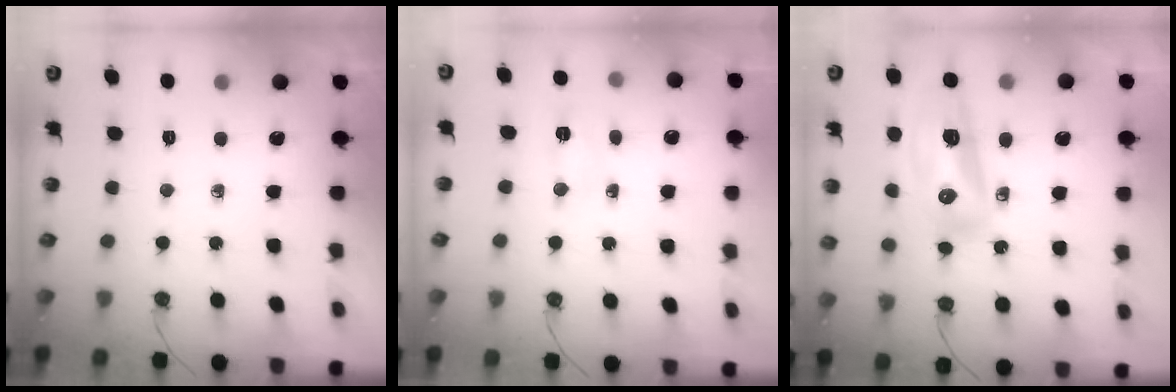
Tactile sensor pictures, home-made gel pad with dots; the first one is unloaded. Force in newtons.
{"total": 3.6, "press": 3.4, "slide": 1.2}
{"total": 15.1, "press": 14.9, "slide": 2.5}